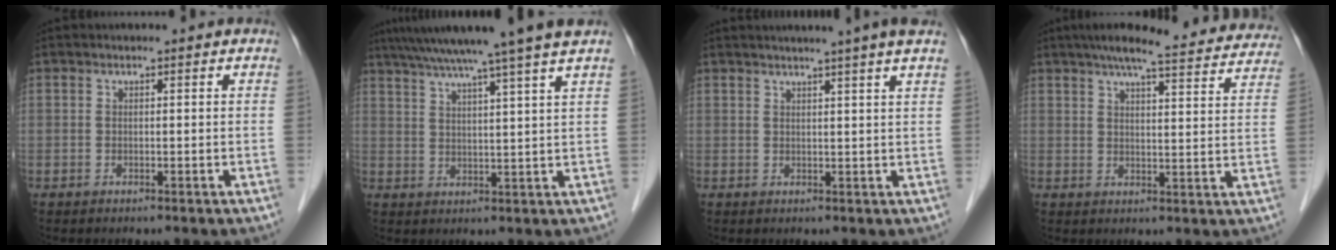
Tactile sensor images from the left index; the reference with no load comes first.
{"total": 14.1, "force": [11.4, -2.2, 7.9], "torque": [-0.131, 0.005, 0.159]}
{"total": 6.3, "force": [5.0, -1.5, 3.6], "torque": [-0.045, 0.012, 0.054]}
{"total": 22.1, "force": [19.8, 3.0, 9.4], "torque": [-0.131, 0.001, 0.236]}